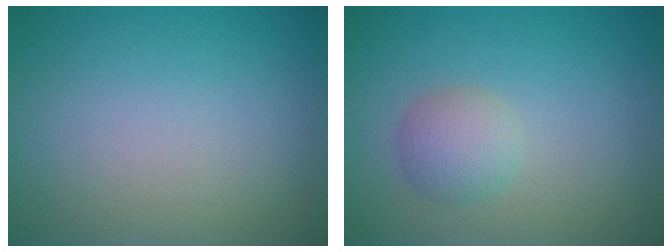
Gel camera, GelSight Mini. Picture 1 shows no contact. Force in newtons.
{"total": 2.5, "press": 2.5, "slide": 0.1}